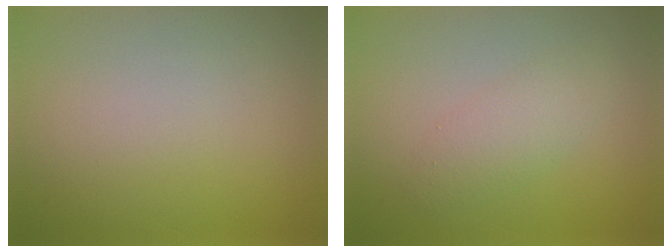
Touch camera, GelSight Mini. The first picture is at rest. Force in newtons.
{"total": 2.3, "press": 2.3, "slide": 0.2}